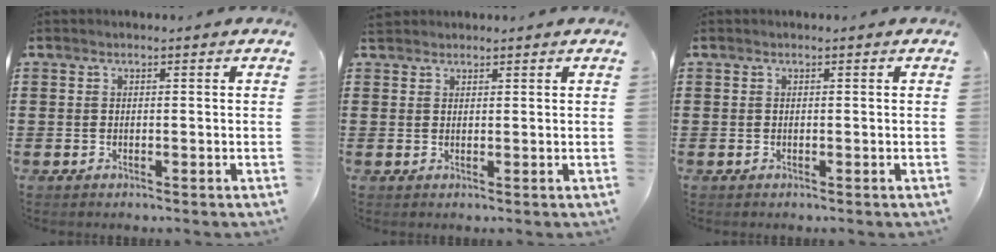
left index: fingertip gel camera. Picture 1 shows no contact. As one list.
[{"total": 1.3, "force": [1.2, 0.5, 0.2], "torque": [-0.007, 0.003, 0.024]}, {"total": 0.0}]